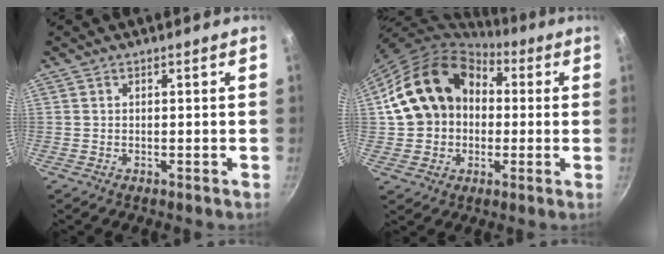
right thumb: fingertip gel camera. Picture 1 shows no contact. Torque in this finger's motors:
{"motor_torque": [1.20, 3.81, 0.91, -0.82, 0.63]}